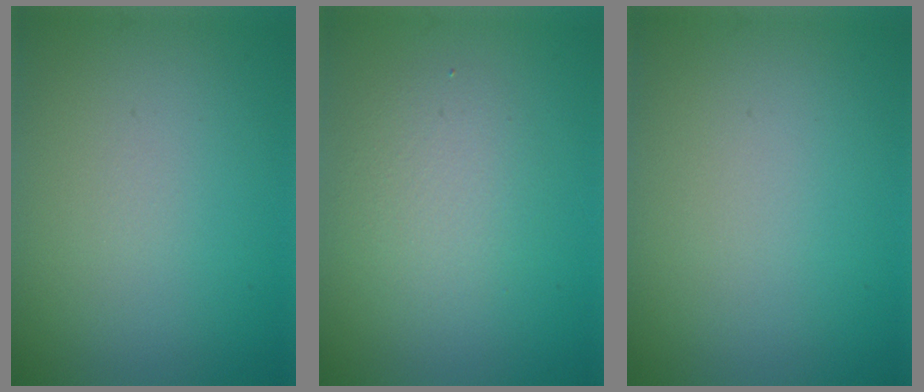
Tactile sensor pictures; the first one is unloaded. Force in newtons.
{"total": 2.6, "press": 2.6, "slide": 0.1}
{"total": 0.0}